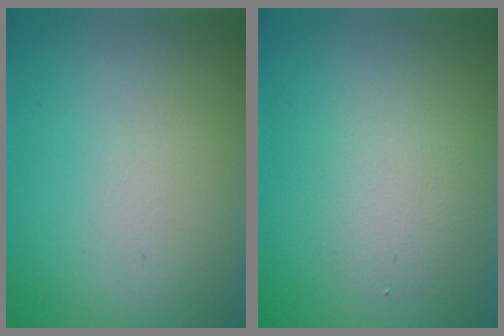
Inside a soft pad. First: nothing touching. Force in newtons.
{"total": 2.2, "press": 2.2, "slide": 0.1}